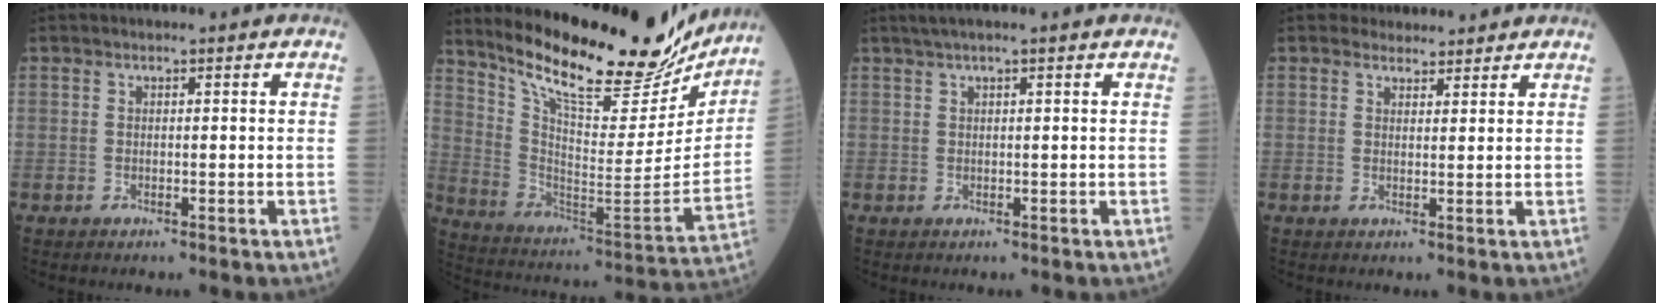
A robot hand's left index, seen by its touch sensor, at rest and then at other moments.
{"total": 25.1, "force": [21.5, 5.5, 11.8], "torque": [-0.192, -0.043, 0.318]}
{"total": 3.0, "force": [2.2, -0.5, 1.9], "torque": [-0.029, 0.025, 0.040]}
{"total": 3.5, "force": [3.2, 1.4, 0.0], "torque": [0.007, 0.008, 0.041]}